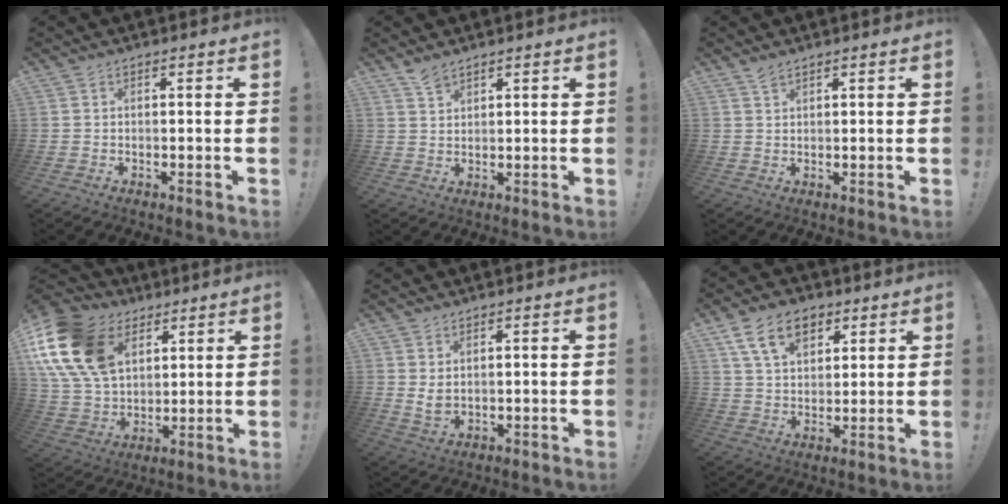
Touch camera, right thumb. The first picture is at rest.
{"total": 3.5, "force": [3.0, 1.0, 1.5], "torque": [-0.017, -0.022, 0.053]}
{"total": 2.2, "force": [1.8, 0.5, 1.1], "torque": [-0.016, -0.008, 0.032]}
{"total": 21.8, "force": [8.4, 15.4, 12.9], "torque": [-0.253, -0.028, 0.165]}
{"total": 3.4, "force": [1.5, 1.9, 2.5], "torque": [-0.027, -0.011, 0.025]}
{"total": 12.9, "force": [6.6, 8.3, 7.3], "torque": [-0.114, -0.014, 0.125]}